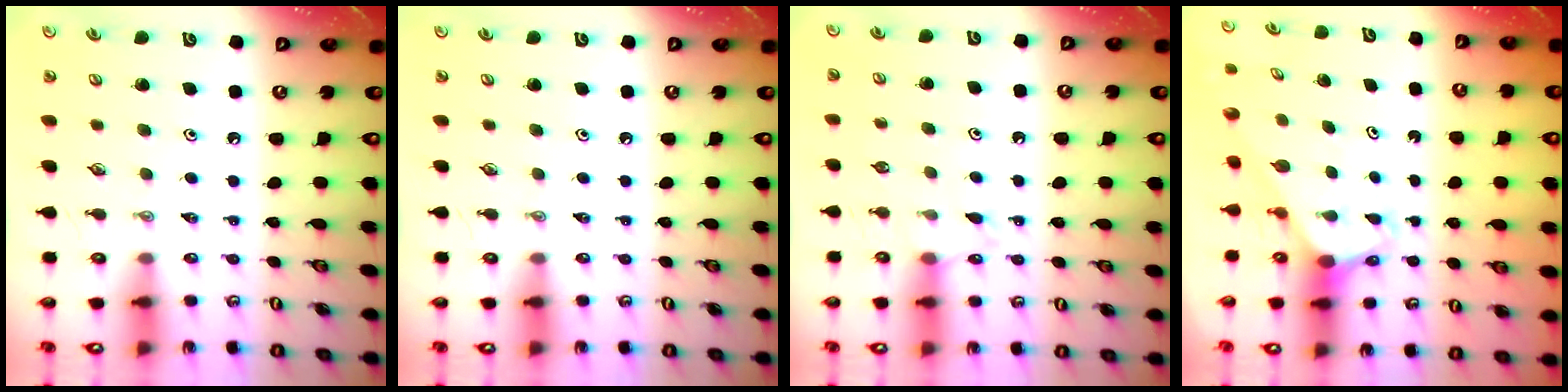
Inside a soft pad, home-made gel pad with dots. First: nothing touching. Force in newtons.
{"total": 0.0}
{"total": 5.5, "press": 5.5, "slide": 0.5}
{"total": 3.3, "press": 3.3, "slide": 0.2}